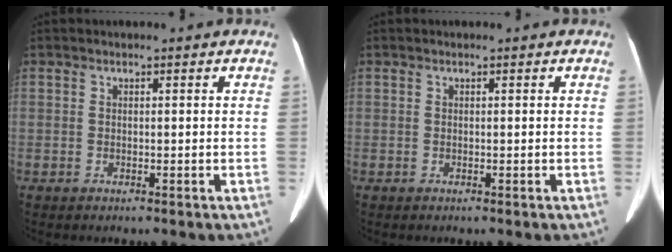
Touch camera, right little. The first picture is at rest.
{"total": 0.0}